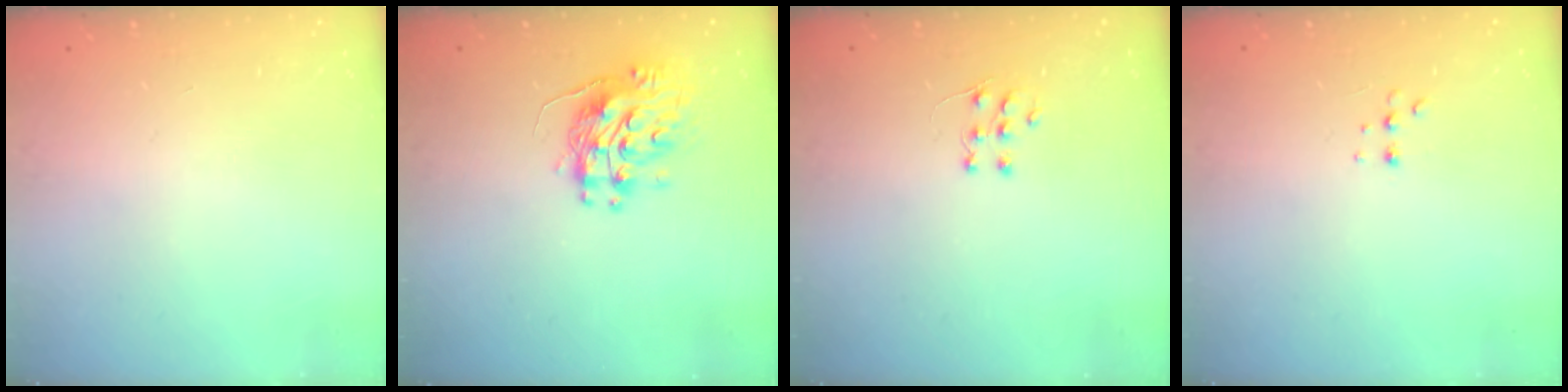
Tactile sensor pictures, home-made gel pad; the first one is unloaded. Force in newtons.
{"total": 10.7, "press": 10.6, "slide": 1.2}
{"total": 5.7, "press": 5.6, "slide": 0.4}
{"total": 3.4, "press": 3.3, "slide": 0.8}